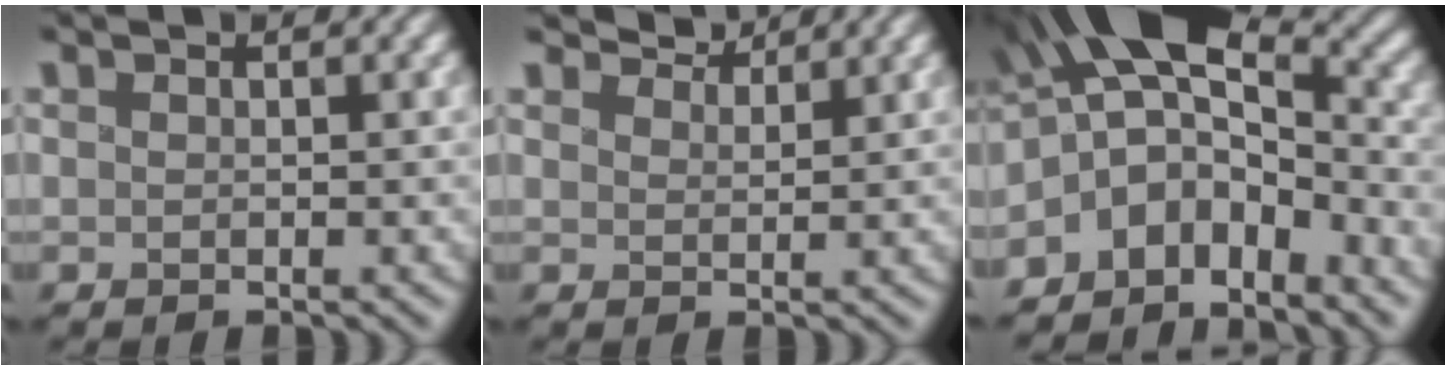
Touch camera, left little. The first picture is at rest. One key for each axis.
{"total": 3.6, "fx": 3.3, "fy": 0.9, "fz": 0.9, "tx": -0.031, "ty": 0.005, "tz": 0.059}
{"total": 9.9, "fx": -3.9, "fy": 6.4, "fz": 6.6, "tx": -0.088, "ty": 0.003, "tz": -0.081}